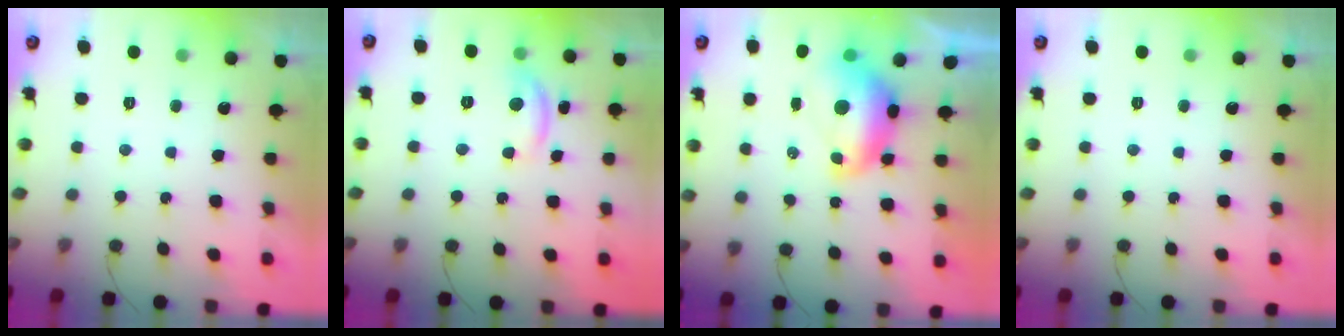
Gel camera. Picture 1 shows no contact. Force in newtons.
{"total": 8.5, "press": 8.4, "slide": 0.6}
{"total": 9.5, "press": 9.5, "slide": 1.1}
{"total": 0.0}